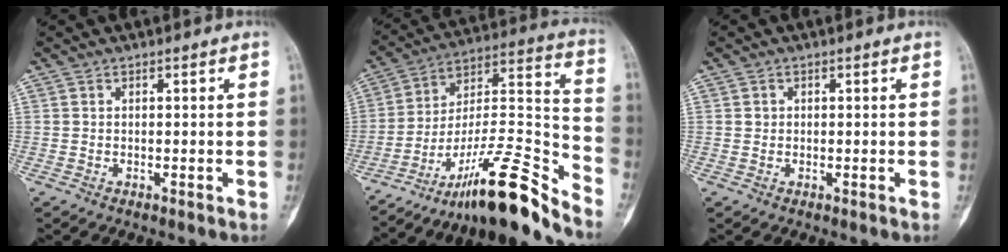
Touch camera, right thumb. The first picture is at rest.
{"total": 20.4, "force": [-15.7, 3.0, 12.7], "torque": [-0.201, 0.119, -0.264]}
{"total": 0.8, "force": [0.2, 0.7, 0.2], "torque": [0.004, 0.002, 0.003]}